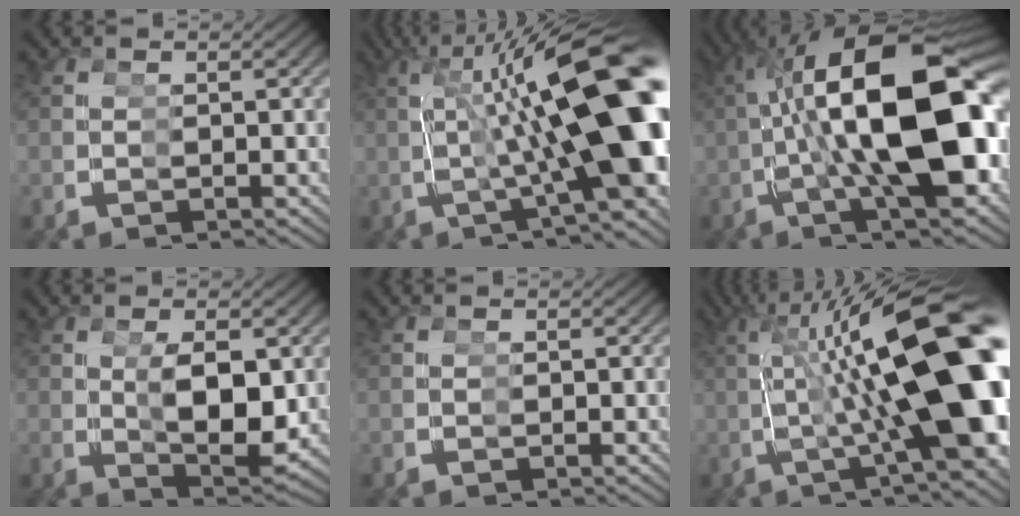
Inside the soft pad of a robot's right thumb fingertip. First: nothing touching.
{"total": 15.9, "force": [1.0, 5.3, 15.0], "torque": [-0.188, 0.006, 0.017]}
{"total": 22.1, "force": [0.3, 9.9, 19.8], "torque": [-0.316, -0.002, 0.020]}
{"total": 5.3, "force": [-0.5, 2.3, 4.7], "torque": [-0.097, -0.009, -0.002]}
{"total": 0.0}
{"total": 18.8, "force": [1.0, 7.0, 17.4], "torque": [-0.232, 0.001, 0.024]}